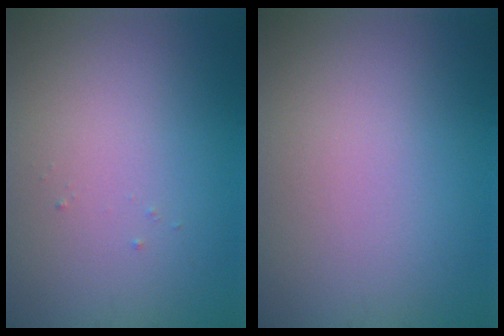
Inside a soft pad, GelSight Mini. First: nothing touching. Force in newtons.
{"total": 0.0}